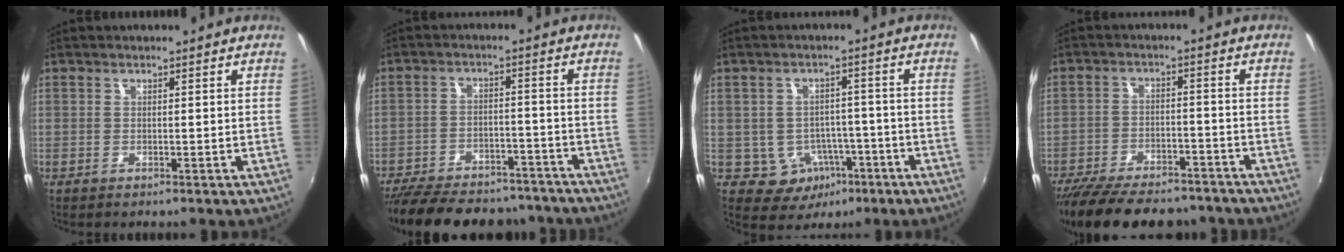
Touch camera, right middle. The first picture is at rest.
{"total": 23.6, "force": [-20.0, 8.4, 9.4], "torque": [-0.201, 0.001, -0.268]}
{"total": 7.3, "force": [-3.2, 6.2, 1.9], "torque": [-0.047, 0.017, -0.022]}
{"total": 19.5, "force": [-16.1, 6.6, 8.8], "torque": [-0.184, -0.021, -0.231]}